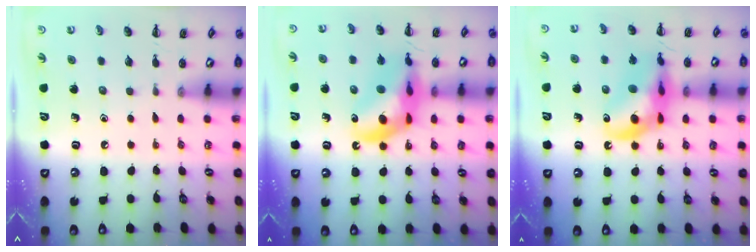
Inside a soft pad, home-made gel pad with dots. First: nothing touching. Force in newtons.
{"total": 14.0, "press": 13.5, "slide": 3.6}
{"total": 15.5, "press": 15.1, "slide": 3.7}